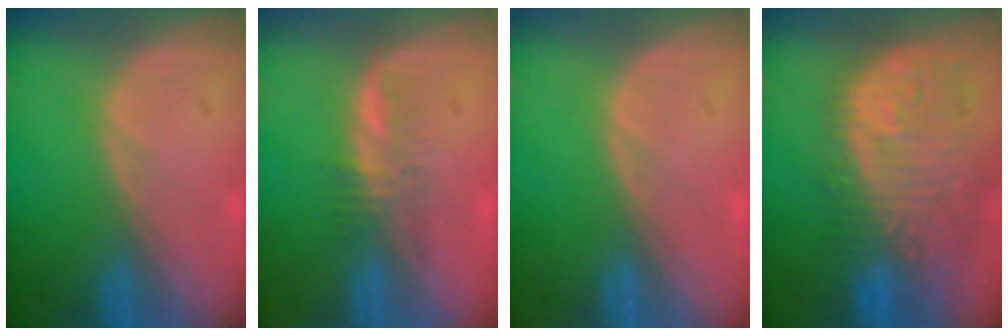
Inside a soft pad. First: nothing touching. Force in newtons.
{"total": 2.8, "press": 2.7, "slide": 0.5}
{"total": 0.0}
{"total": 13.3, "press": 11.2, "slide": 7.1}